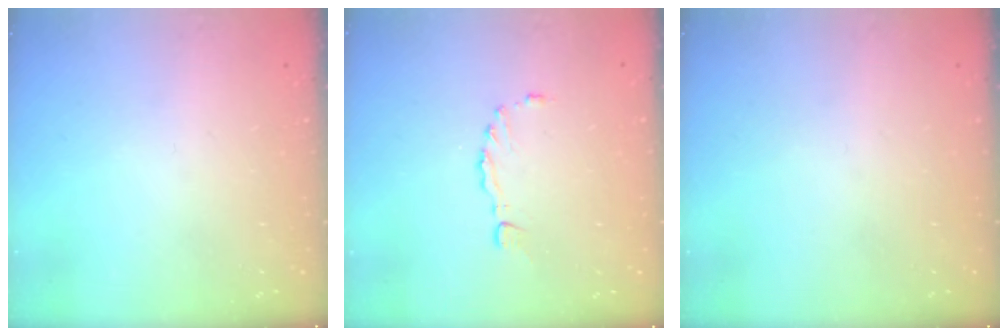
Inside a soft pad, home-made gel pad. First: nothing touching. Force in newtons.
{"total": 2.9, "press": 2.9, "slide": 0.5}
{"total": 0.0}